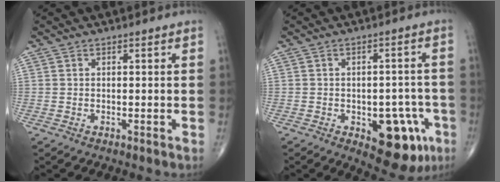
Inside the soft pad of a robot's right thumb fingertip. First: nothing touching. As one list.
[{"total": 12.5, "force": [-5.0, 6.5, 9.5], "torque": [-0.075, 0.025, -0.054]}]